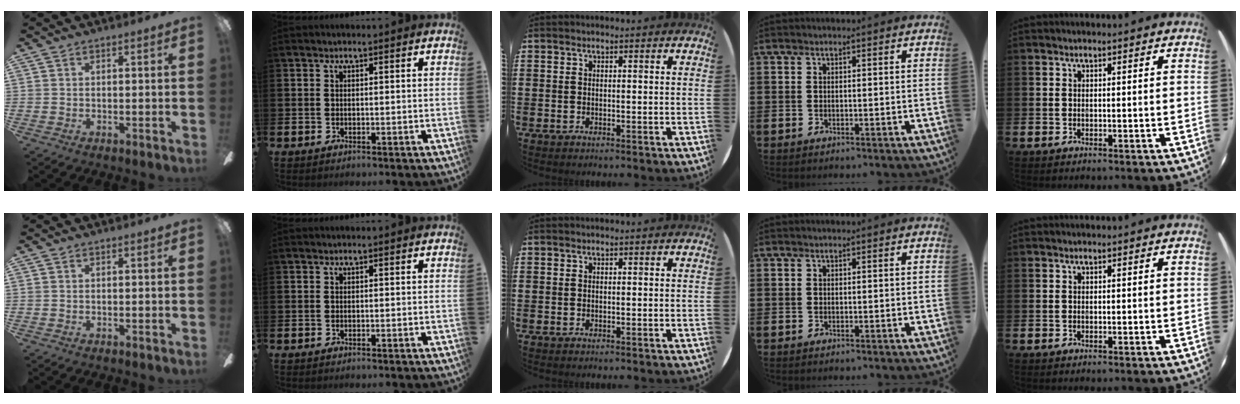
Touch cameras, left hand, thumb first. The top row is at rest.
{}